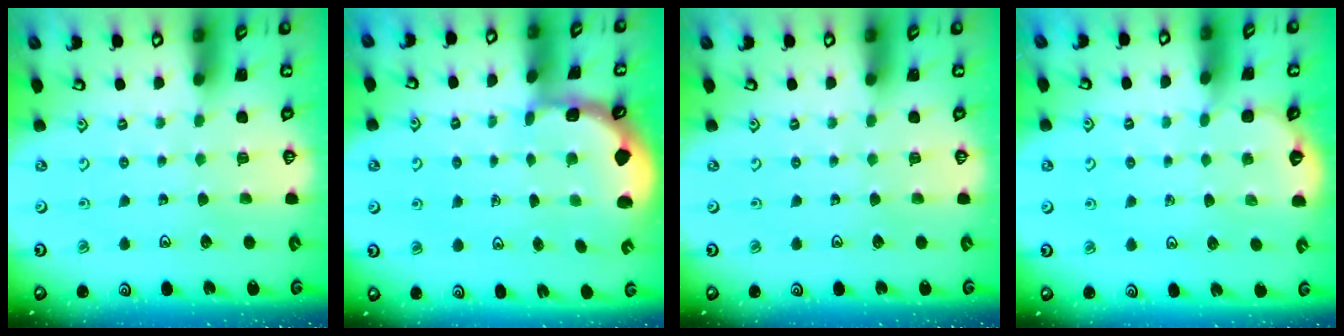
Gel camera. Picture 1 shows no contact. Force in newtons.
{"total": 1.7, "press": 1.6, "slide": 0.4}
{"total": 0.0}
{"total": 3.1, "press": 3.1, "slide": 0.2}